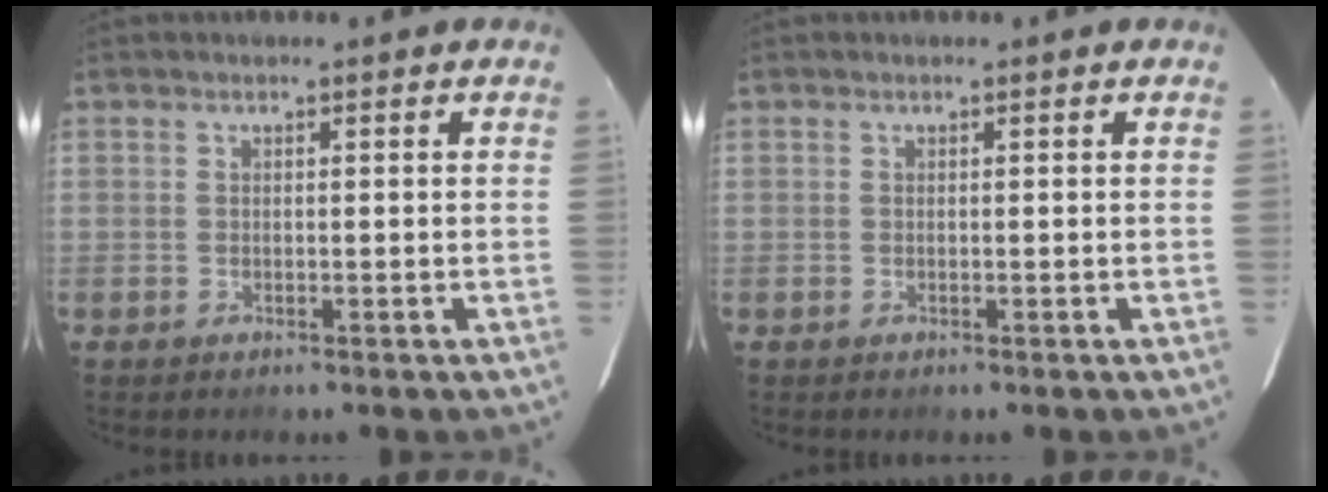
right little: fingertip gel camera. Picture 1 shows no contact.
{"total": 0.0}